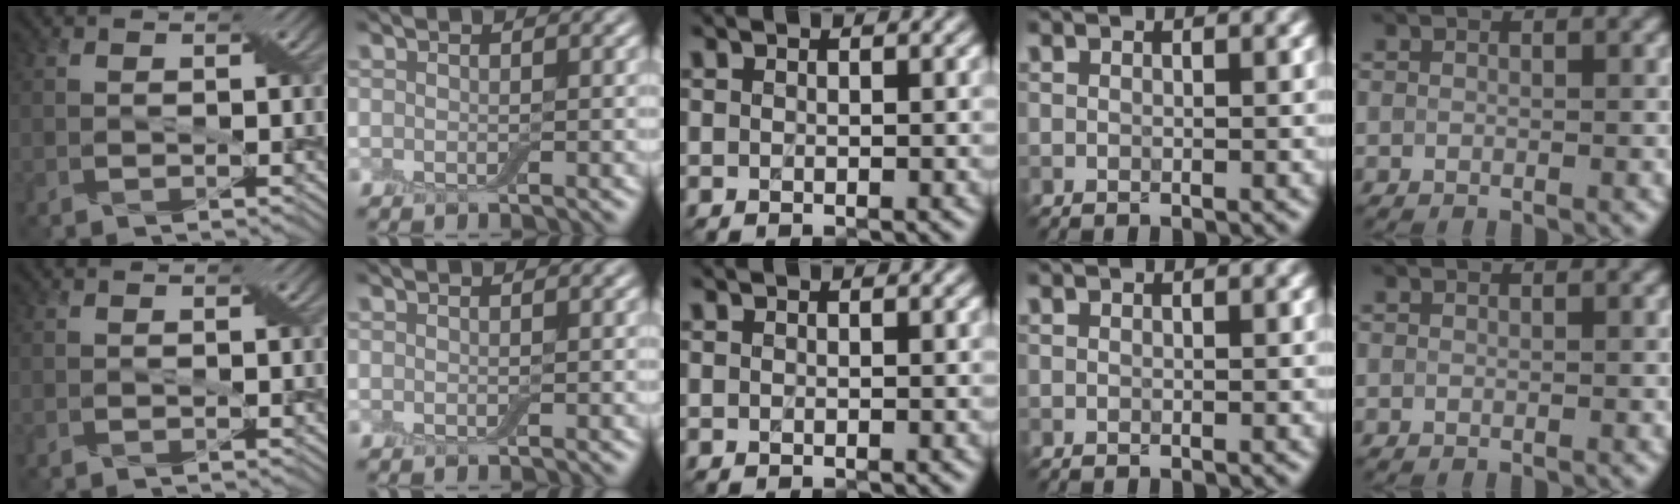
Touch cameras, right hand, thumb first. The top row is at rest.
{}